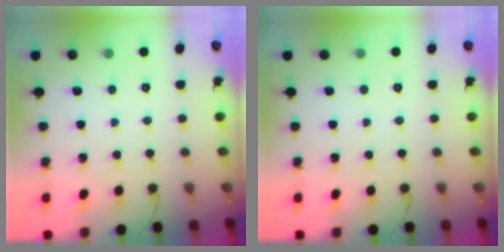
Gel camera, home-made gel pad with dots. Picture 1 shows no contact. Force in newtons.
{"total": 0.0}